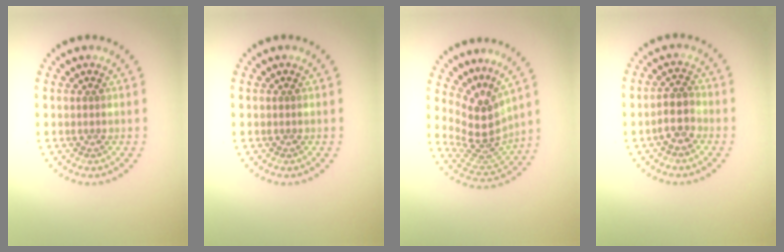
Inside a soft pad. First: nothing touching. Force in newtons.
{"total": 0.0}
{"total": 4.1, "press": 2.9, "slide": 3.0}
{"total": 2.3, "press": 2.1, "slide": 0.9}